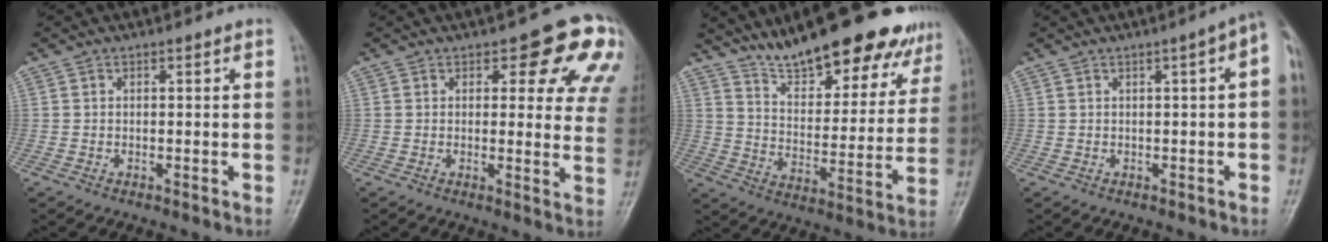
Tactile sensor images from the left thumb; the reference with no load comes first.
{"total": 12.8, "force": [6.8, 5.6, 9.3], "torque": [-0.053, -0.029, 0.064]}
{"total": 21.8, "force": [17.2, 6.9, 11.5], "torque": [-0.121, -0.077, 0.255]}
{"total": 4.2, "force": [0.4, 0.8, 4.1], "torque": [-0.044, 0.018, -0.003]}